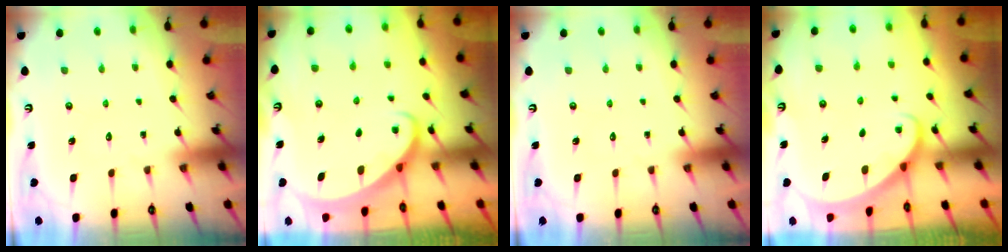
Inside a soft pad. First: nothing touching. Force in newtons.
{"total": 2.7, "press": 2.7, "slide": 0.1}
{"total": 0.0}
{"total": 1.9, "press": 1.9, "slide": 0.1}